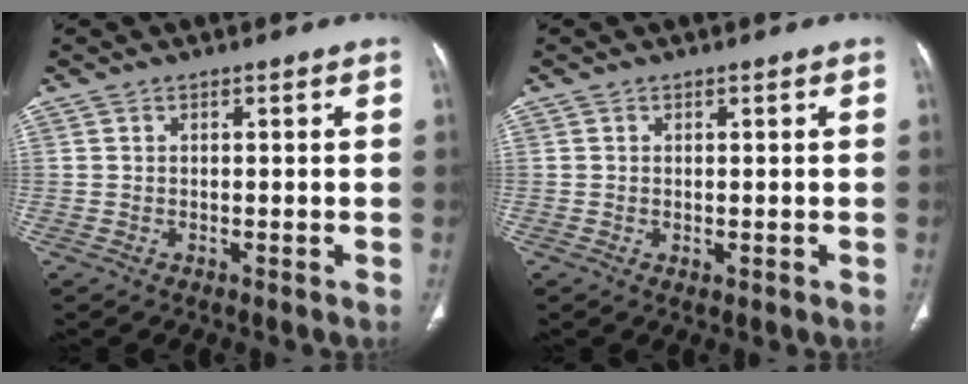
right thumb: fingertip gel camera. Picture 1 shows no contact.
{"total": 0.6, "force": [-0.1, 0.4, 0.5], "torque": [-0.012, -0.003, 0.001]}